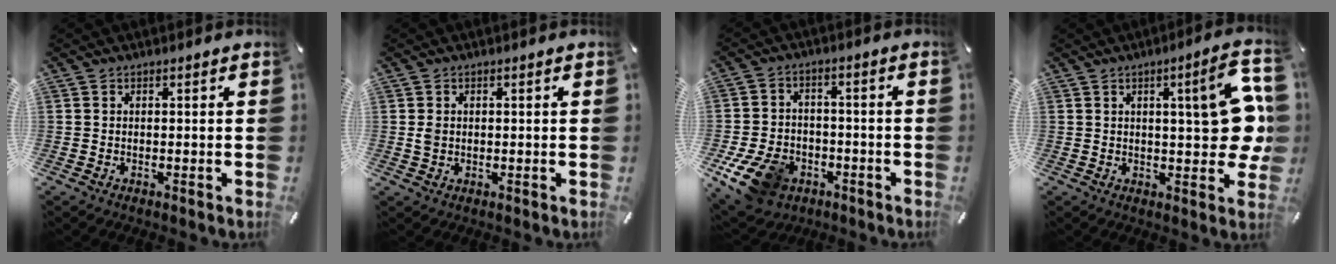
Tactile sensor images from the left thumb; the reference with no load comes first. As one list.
[{"total": 1.8, "force": [0.3, 1.6, 0.9], "torque": [-0.011, 0.002, 0.002]}, {"total": 12.0, "force": [-5.8, 8.6, 6.1], "torque": [-0.129, 0.033, -0.101]}, {"total": 15.6, "force": [2.5, 5.1, 14.6], "torque": [-0.178, -0.014, 0.036]}]